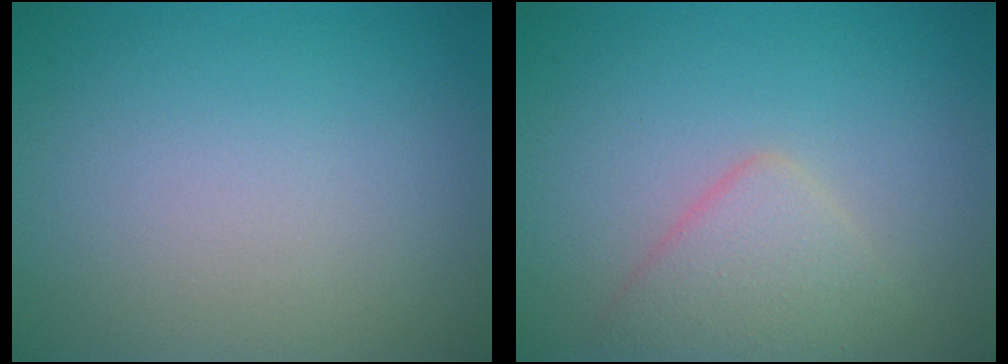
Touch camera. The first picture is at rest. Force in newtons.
{"total": 2.9, "press": 2.9, "slide": 0.1}